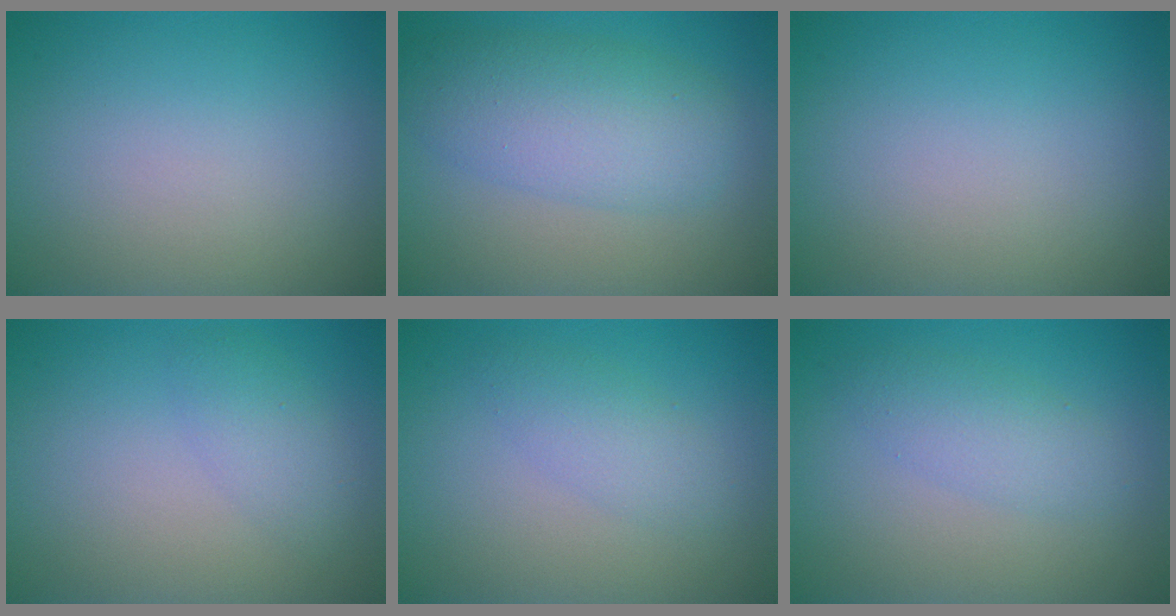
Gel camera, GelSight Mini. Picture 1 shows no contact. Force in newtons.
{"total": 6.0, "press": 6.0, "slide": 0.2}
{"total": 0.0}
{"total": 2.0, "press": 2.0, "slide": 0.2}
{"total": 2.2, "press": 2.2, "slide": 0.1}
{"total": 2.5, "press": 2.5, "slide": 0.1}